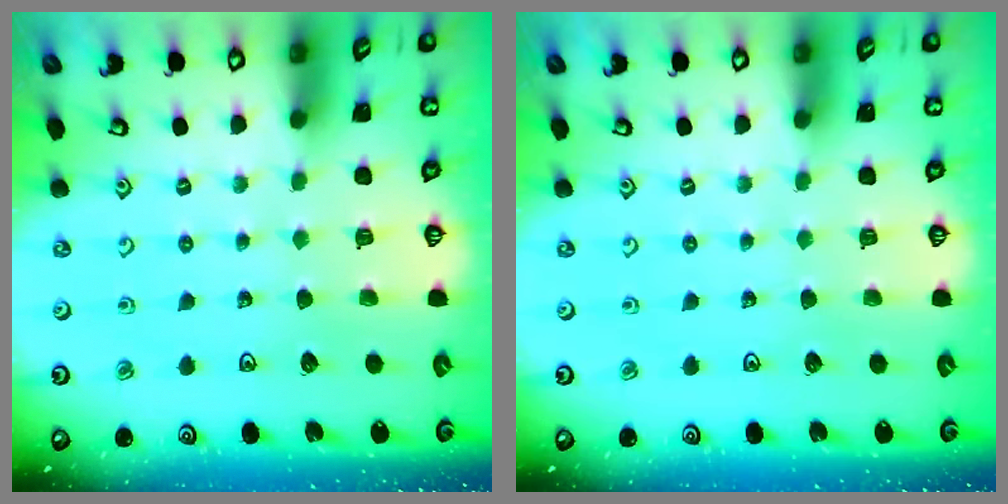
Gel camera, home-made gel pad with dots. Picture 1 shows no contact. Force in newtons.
{"total": 0.0}